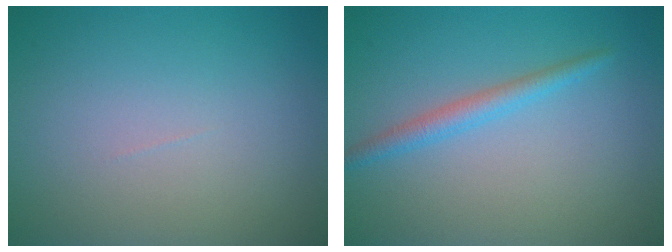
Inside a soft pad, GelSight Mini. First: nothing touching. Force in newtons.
{"total": 2.0, "press": 2.0, "slide": 0.1}